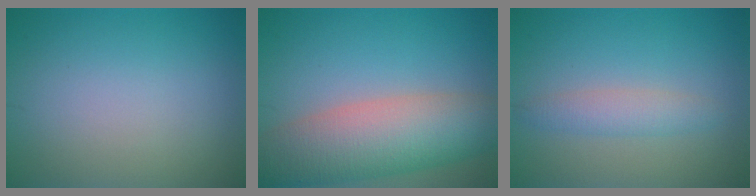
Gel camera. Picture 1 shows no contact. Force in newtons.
{"total": 9.4, "press": 9.4, "slide": 0.4}
{"total": 2.2, "press": 2.2, "slide": 0.0}